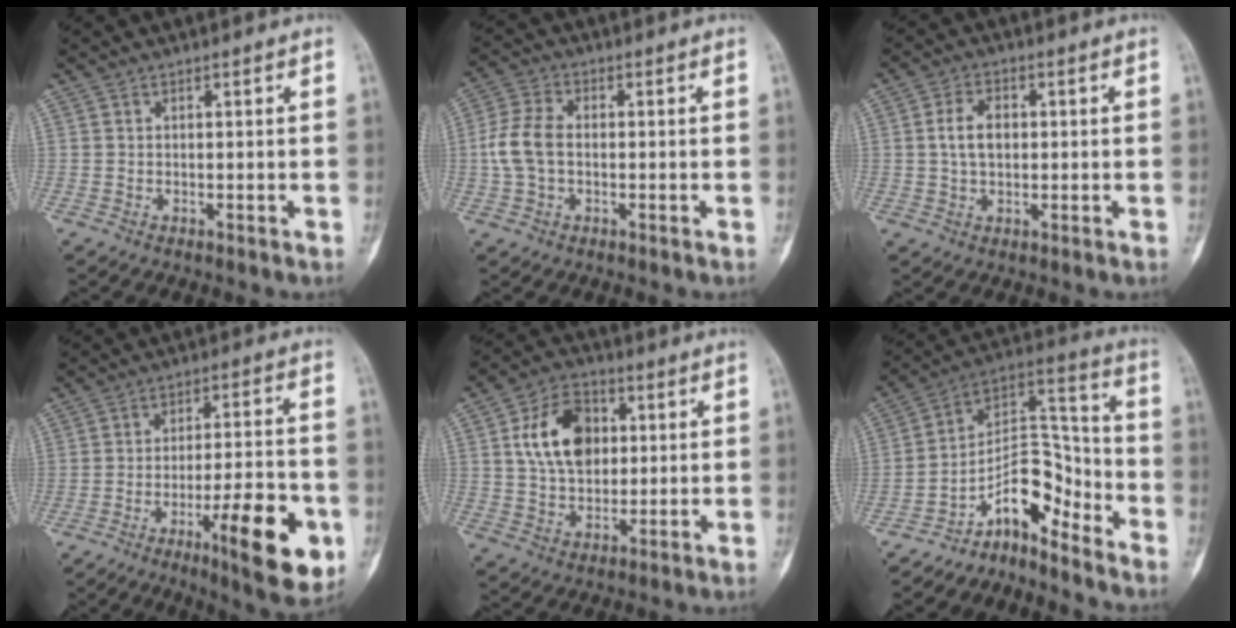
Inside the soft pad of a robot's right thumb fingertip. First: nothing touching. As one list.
[{"total": 7.1, "force": [-0.5, 4.6, 5.4], "torque": [-0.123, 0.016, -0.015]}, {"total": 5.3, "force": [0.5, 3.4, 4.0], "torque": [-0.071, 0.008, 0.006]}, {"total": 16.8, "force": [-6.7, 4.1, 14.8], "torque": [-0.200, 0.017, -0.093]}, {"total": 13.2, "force": [2.8, 9.1, 9.1], "torque": [-0.129, 0.003, 0.047]}, {"total": 12.2, "force": [-9.2, 5.2, 6.1], "torque": [-0.073, 0.118, -0.167]}]